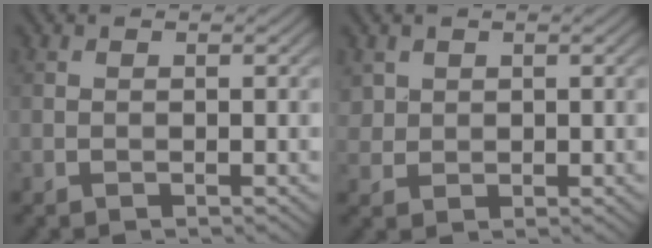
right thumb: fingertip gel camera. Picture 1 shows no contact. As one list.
[{"total": 2.2, "force": [1.1, 1.8, 0.5], "torque": [-0.017, -0.003, 0.024]}]